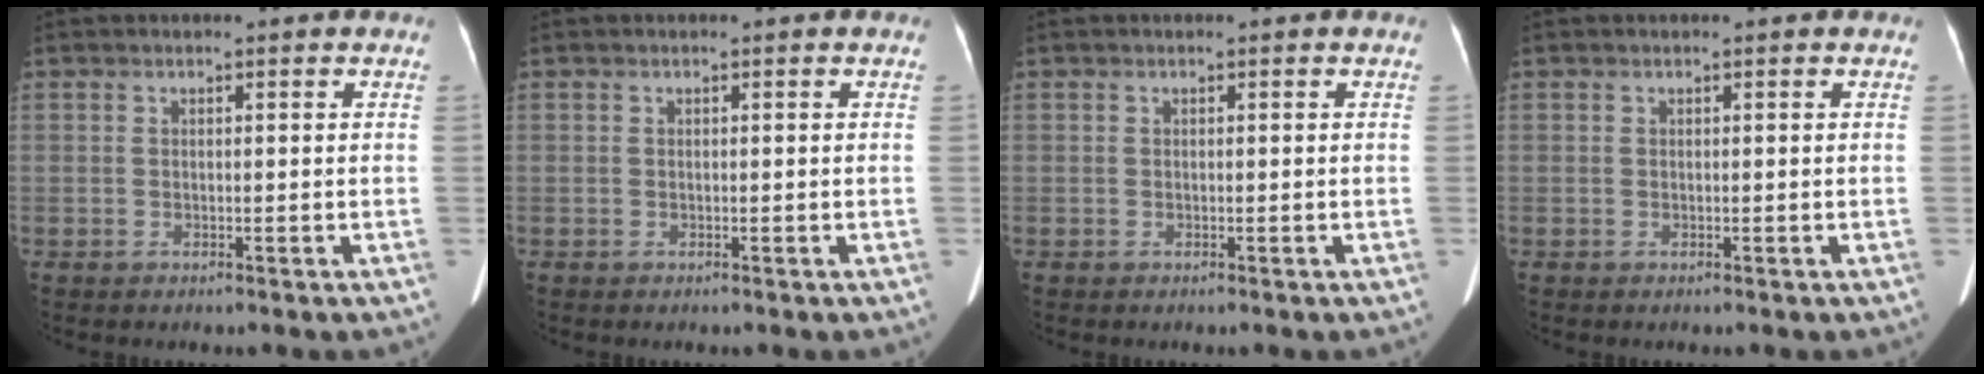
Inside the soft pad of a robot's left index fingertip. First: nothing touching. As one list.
[{"total": 0.0}, {"total": 0.0}, {"total": 0.0}]